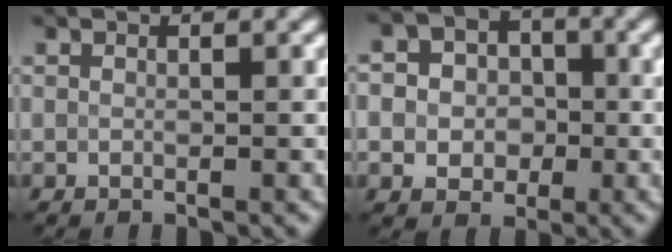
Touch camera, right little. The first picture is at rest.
{"total": 5.2, "force": [-0.6, 4.7, 2.3], "torque": [-0.026, 0.004, -0.017]}